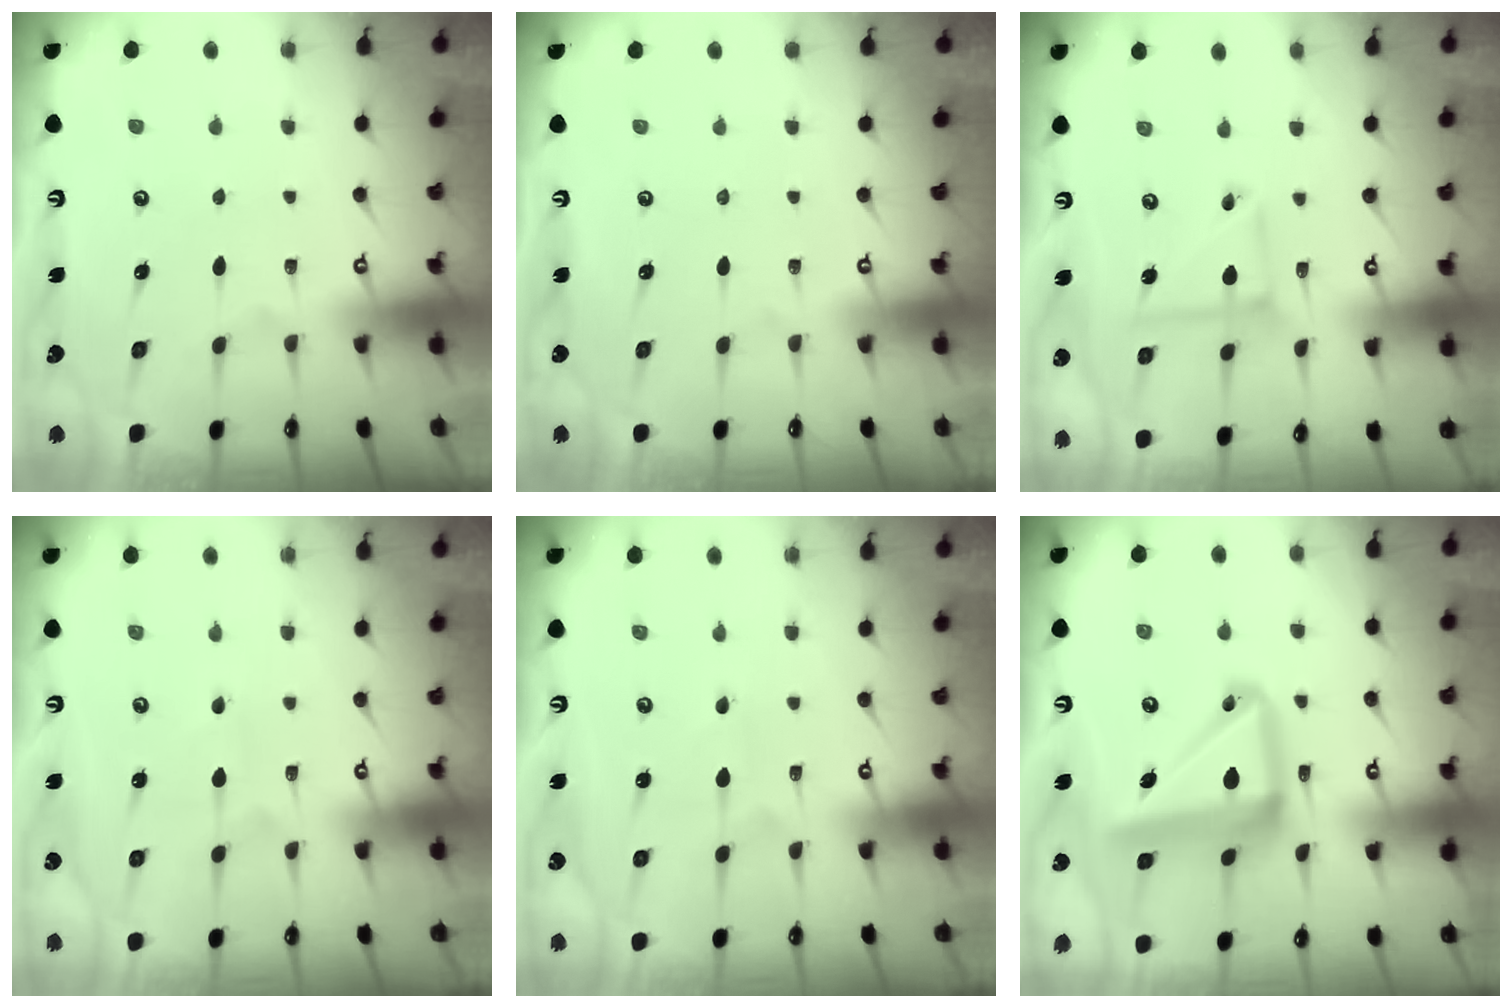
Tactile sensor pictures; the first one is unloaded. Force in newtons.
{"total": 0.0}
{"total": 6.6, "press": 6.6, "slide": 0.5}
{"total": 2.6, "press": 2.6, "slide": 0.2}
{"total": 2.6, "press": 2.6, "slide": 0.2}
{"total": 16.9, "press": 16.8, "slide": 1.8}